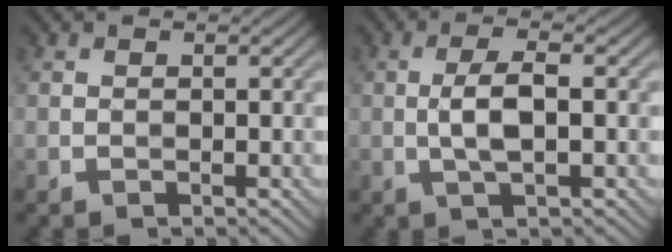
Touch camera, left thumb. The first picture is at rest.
{"total": 4.3, "force": [-0.3, 1.2, 4.1], "torque": [-0.086, 0.005, -0.009]}